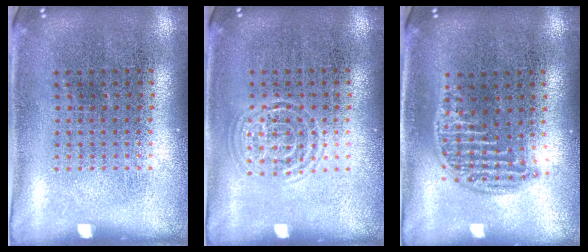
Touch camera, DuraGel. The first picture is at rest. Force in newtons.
{"total": 1.5, "press": 1.4, "slide": 0.1}
{"total": 1.2, "press": 1.1, "slide": 0.5}